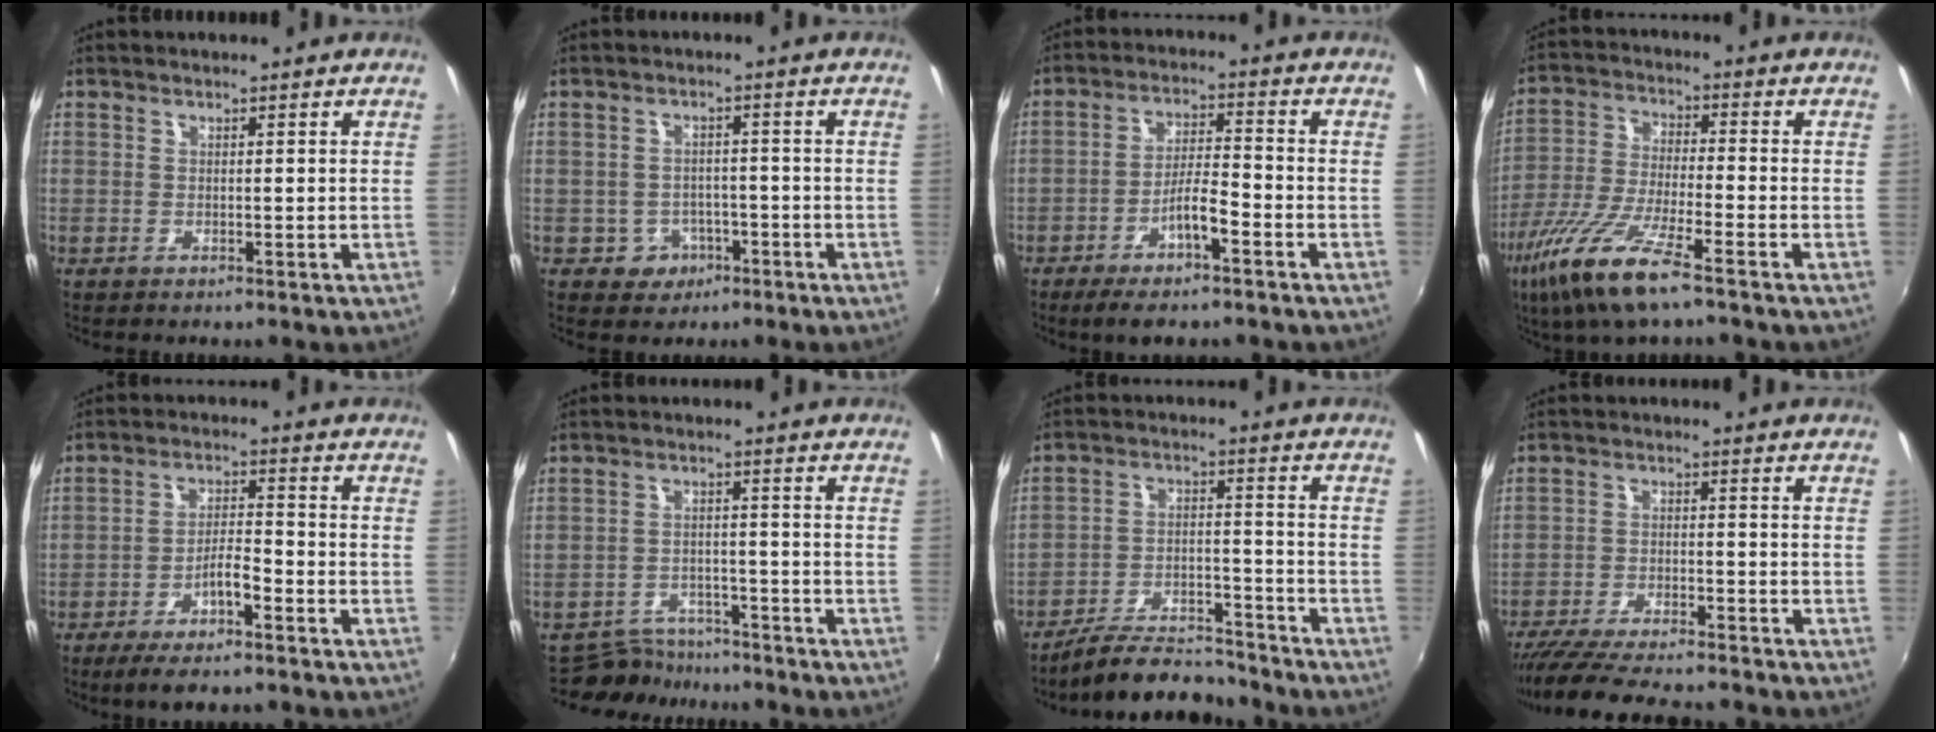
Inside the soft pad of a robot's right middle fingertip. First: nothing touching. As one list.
[{"total": 4.6, "force": [-2.2, 4.0, 0.8], "torque": [-0.027, 0.009, -0.025]}, {"total": 7.5, "force": [-4.4, 1.1, 6.0], "torque": [-0.124, -0.003, -0.078]}, {"total": 12.9, "force": [-8.0, 1.9, 9.9], "torque": [-0.210, -0.030, -0.160]}, {"total": 6.8, "force": [-4.4, 1.0, 5.0], "torque": [-0.111, -0.002, -0.076]}, {"total": 6.3, "force": [-5.9, 2.2, 0.0], "torque": [-0.017, 0.006, -0.095]}, {"total": 12.2, "force": [-11.2, 2.5, 4.0], "torque": [-0.097, -0.002, -0.177]}, {"total": 14.4, "force": [-12.8, 1.9, 6.4], "torque": [-0.138, -0.027, -0.208]}]